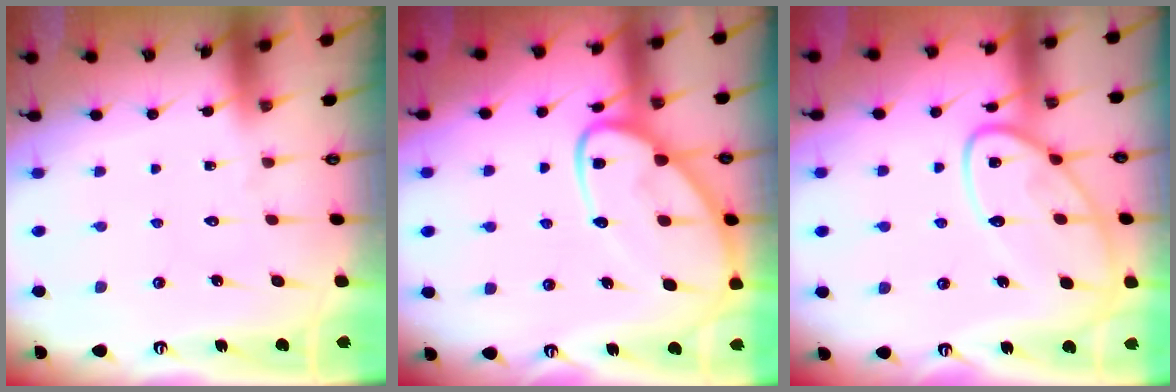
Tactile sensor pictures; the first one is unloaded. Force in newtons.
{"total": 13.5, "press": 13.4, "slide": 1.1}
{"total": 14.6, "press": 14.6, "slide": 1.3}